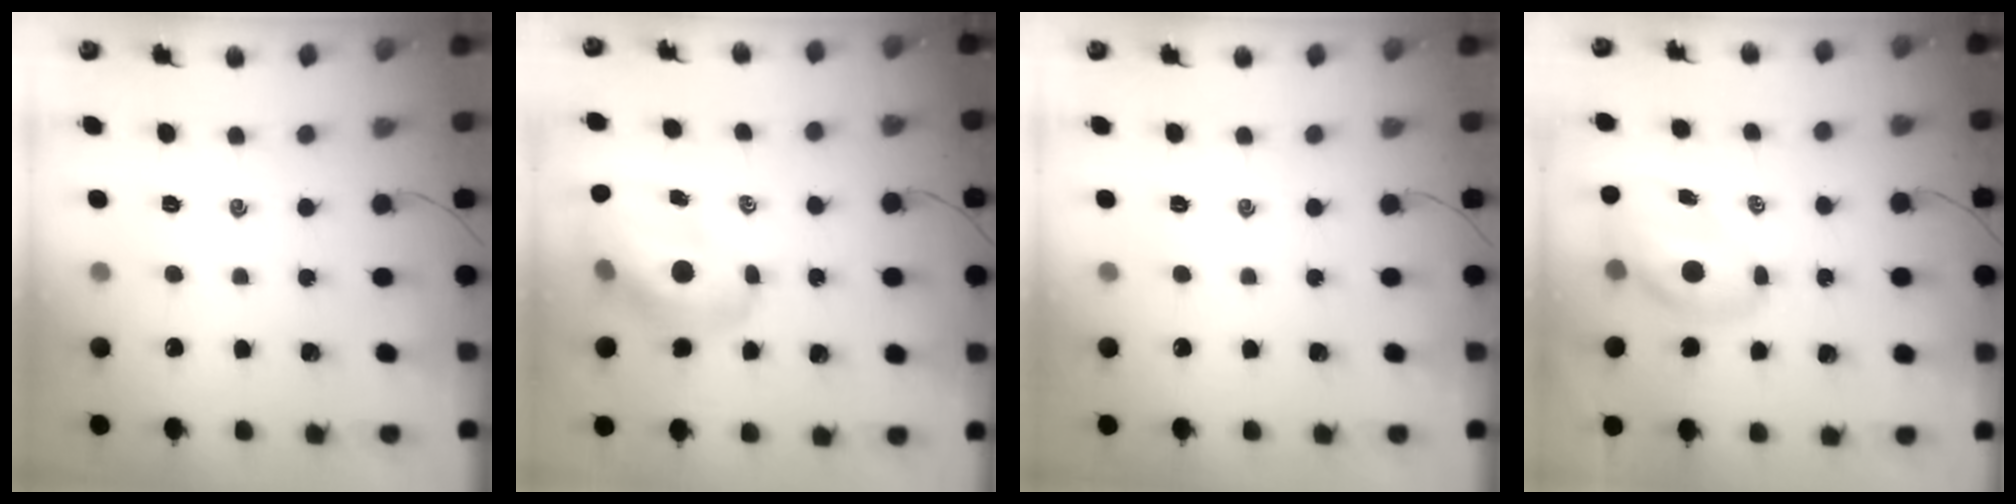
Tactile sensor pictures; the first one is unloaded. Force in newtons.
{"total": 13.9, "press": 13.3, "slide": 4.1}
{"total": 0.0}
{"total": 7.6, "press": 7.3, "slide": 2.1}